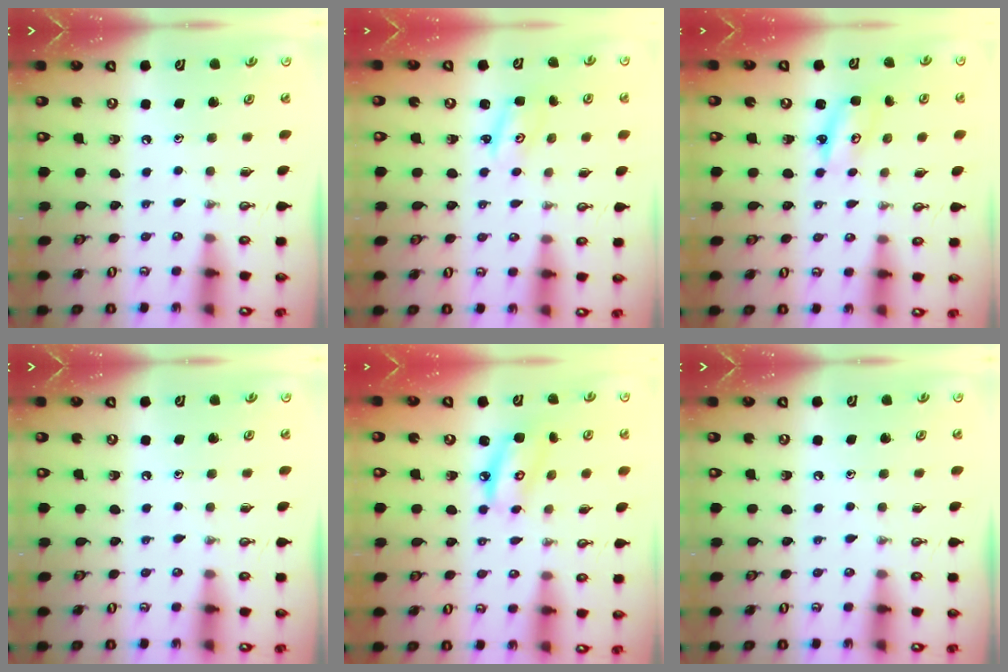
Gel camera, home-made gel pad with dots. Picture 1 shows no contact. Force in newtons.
{"total": 2.4, "press": 2.4, "slide": 0.1}
{"total": 3.6, "press": 3.6, "slide": 0.2}
{"total": 0.0}
{"total": 7.8, "press": 7.8, "slide": 0.8}
{"total": 0.0}